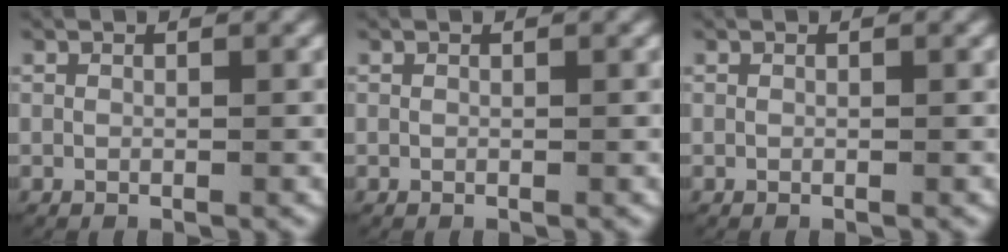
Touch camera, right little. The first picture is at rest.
{"total": 0.0}
{"total": 0.0}